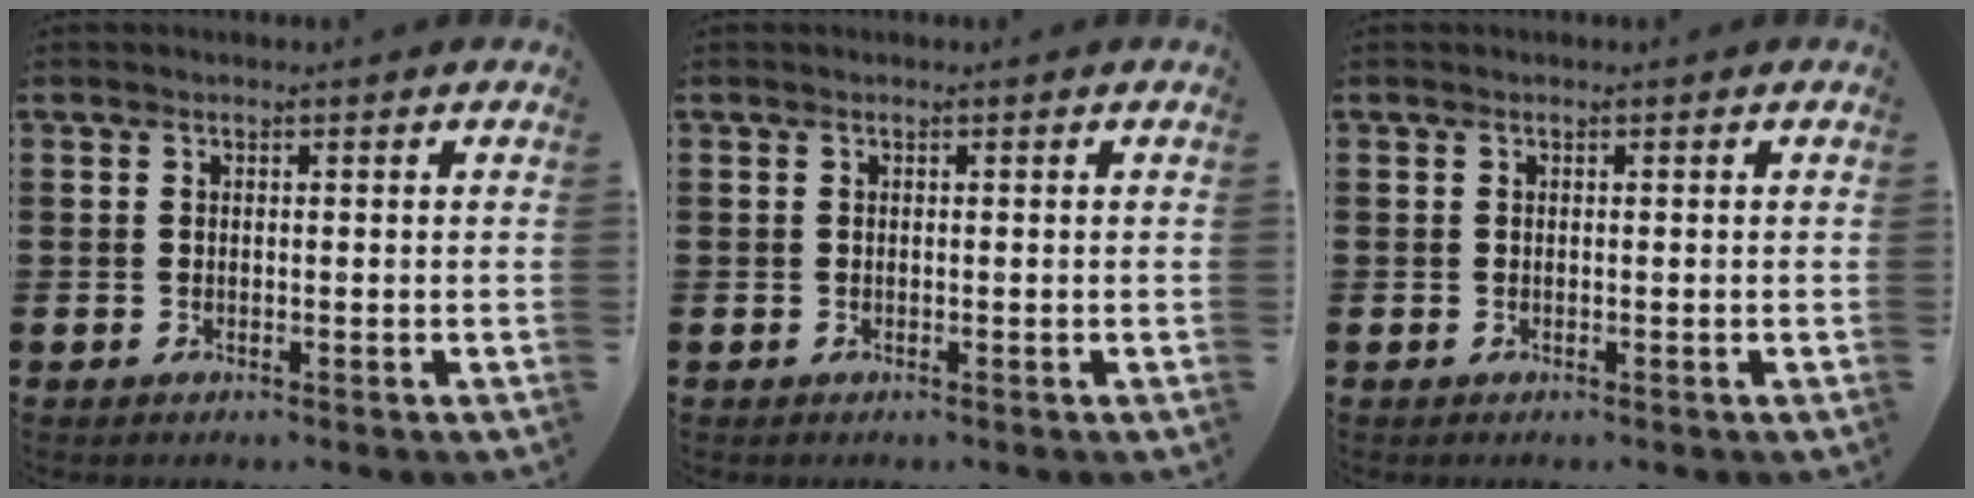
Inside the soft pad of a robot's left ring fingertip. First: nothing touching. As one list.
[{"total": 0.0}, {"total": 0.0}]